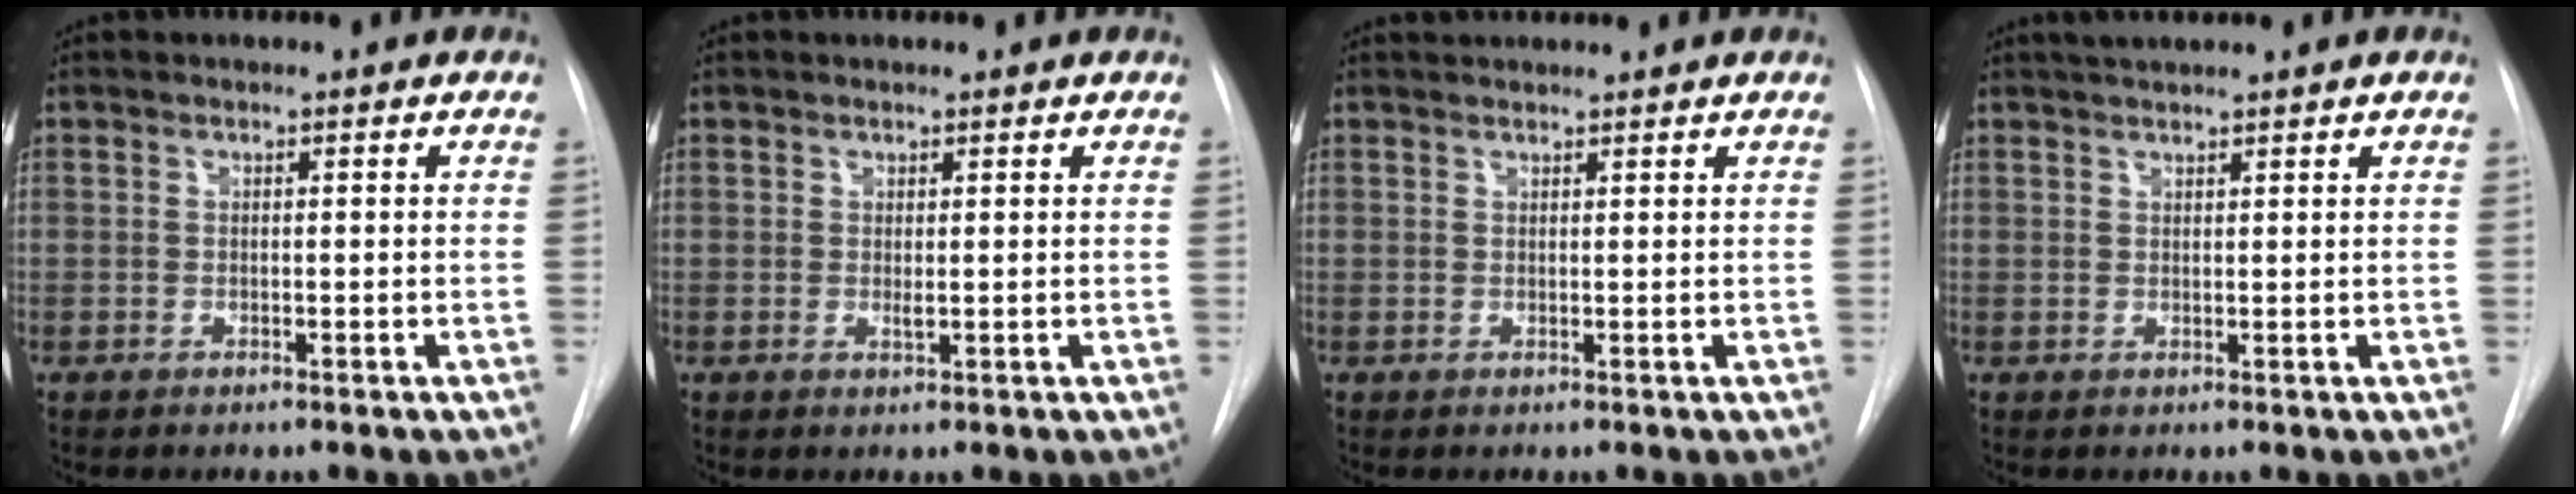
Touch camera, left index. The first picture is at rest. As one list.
[{"total": 0.7, "force": [0.2, 0.2, 0.6], "torque": [-0.018, -0.004, 0.004]}, {"total": 3.8, "force": [3.7, 0.3, 0.8], "torque": [-0.013, 0.032, 0.049]}, {"total": 2.6, "force": [2.4, -0.1, 1.1], "torque": [-0.015, 0.021, 0.043]}]